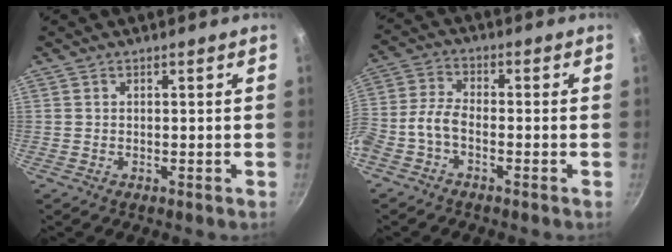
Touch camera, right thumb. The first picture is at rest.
{"total": 5.4, "force": [-2.8, 2.6, 3.9], "torque": [-0.094, 0.032, -0.069]}